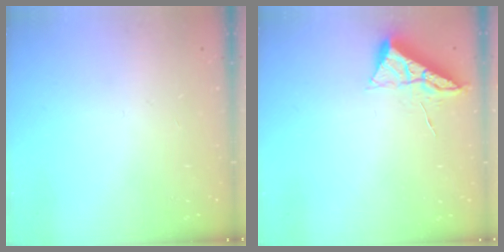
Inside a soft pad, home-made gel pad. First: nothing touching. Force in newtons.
{"total": 6.6, "press": 6.6, "slide": 0.7}